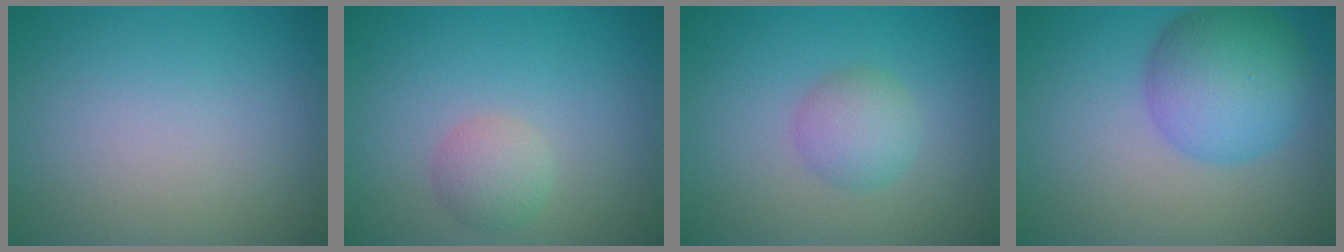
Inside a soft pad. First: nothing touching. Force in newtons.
{"total": 2.1, "press": 2.1, "slide": 0.1}
{"total": 2.6, "press": 2.6, "slide": 0.1}
{"total": 6.8, "press": 6.8, "slide": 0.1}